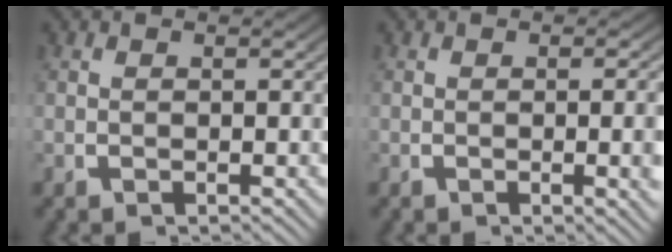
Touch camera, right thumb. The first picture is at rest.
{"total": 2.6, "force": [-0.2, 0.5, 2.5], "torque": [-0.023, 0.003, -0.005]}